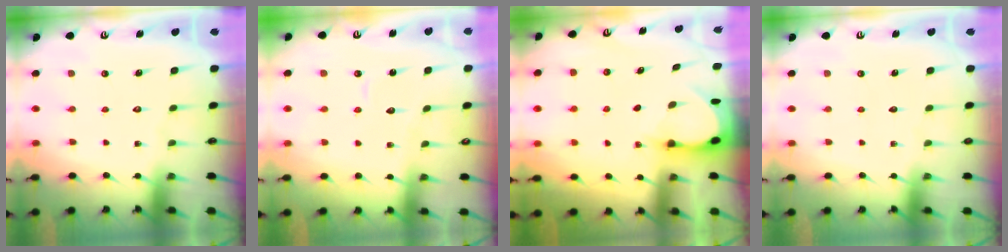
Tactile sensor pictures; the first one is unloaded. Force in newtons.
{"total": 4.8, "press": 4.7, "slide": 0.4}
{"total": 3.1, "press": 3.1, "slide": 0.3}
{"total": 0.0}